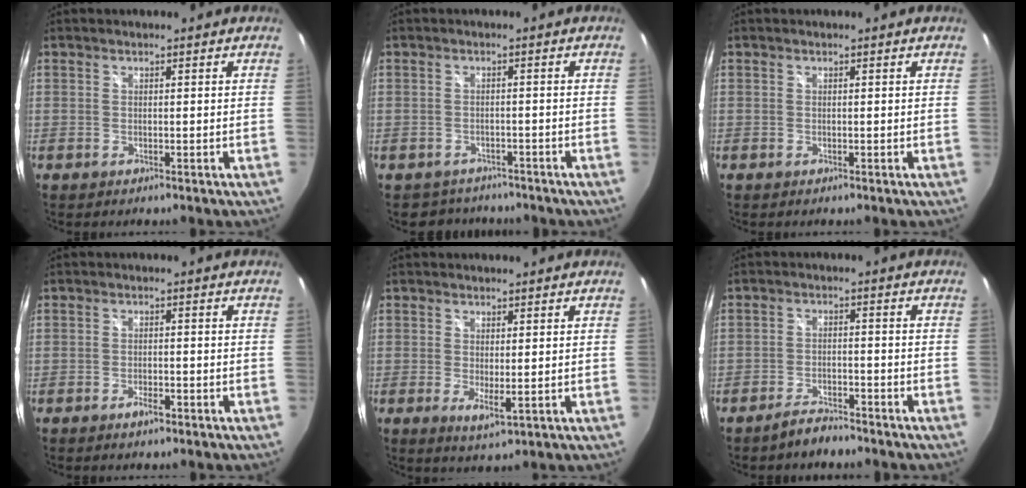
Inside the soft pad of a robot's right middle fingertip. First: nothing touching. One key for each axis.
{"total": 3.7, "fx": -3.2, "fy": 1.8, "fz": -0.2, "tx": -0.003, "ty": 0.011, "tz": -0.051}
{"total": 0.0}
{"total": 1.8, "fx": -1.3, "fy": 0.4, "fz": 1.2, "tx": -0.027, "ty": -0.001, "tz": -0.025}
{"total": 3.1, "fx": 0.1, "fy": 0.4, "fz": 3.0, "tx": -0.052, "ty": -0.012, "tz": 0.003}
{"total": 3.7, "fx": -3.4, "fy": 0.5, "fz": 1.3, "tx": -0.039, "ty": 0.001, "tz": -0.059}